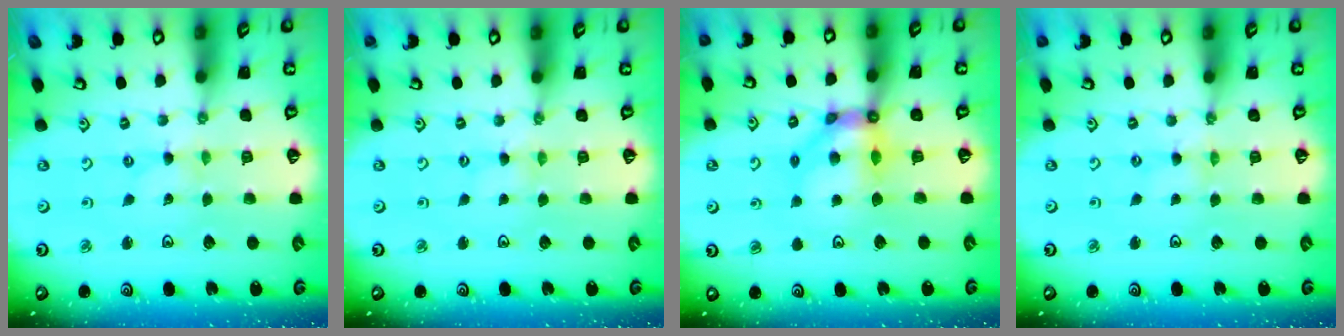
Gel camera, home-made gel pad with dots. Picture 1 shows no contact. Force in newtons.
{"total": 0.8, "press": 0.8, "slide": 0.1}
{"total": 9.9, "press": 9.8, "slide": 1.0}
{"total": 0.0}